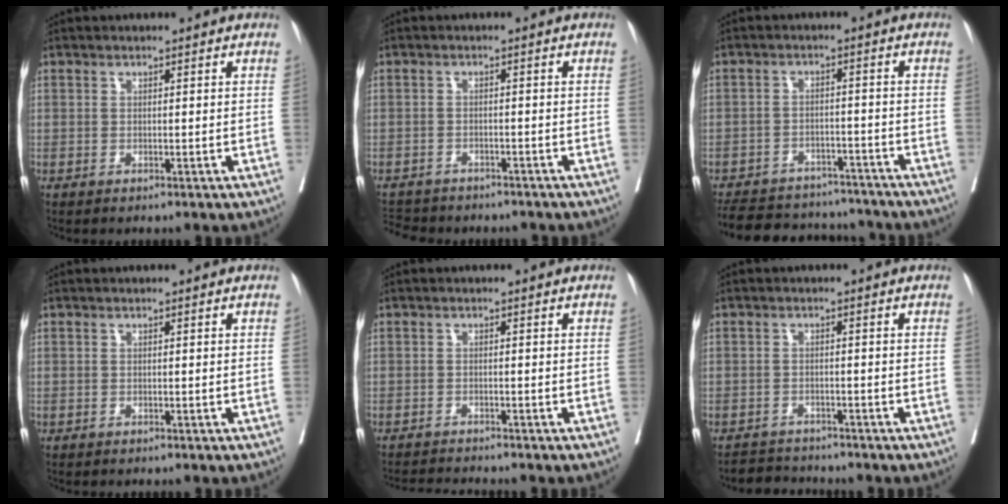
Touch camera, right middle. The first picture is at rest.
{"total": 8.0, "force": [-6.9, 3.2, 2.5], "torque": [-0.057, 0.001, -0.092]}
{"total": 15.8, "force": [-14.2, 5.4, 4.5], "torque": [-0.100, 0.009, -0.191]}
{"total": 0.0}
{"total": 4.2, "force": [-4.1, -0.5, 0.8], "torque": [-0.010, -0.016, -0.065]}
{"total": 3.2, "force": [-3.2, 0.4, -0.4], "torque": [0.009, -0.008, -0.054]}